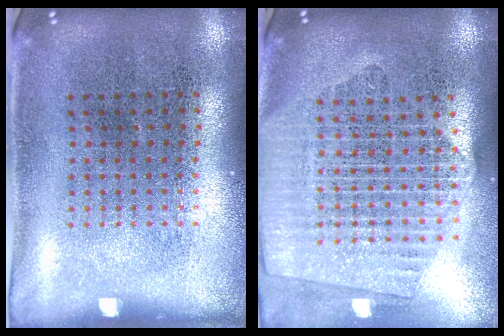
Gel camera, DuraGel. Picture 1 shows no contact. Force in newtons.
{"total": 2.3, "press": 2.1, "slide": 1.1}